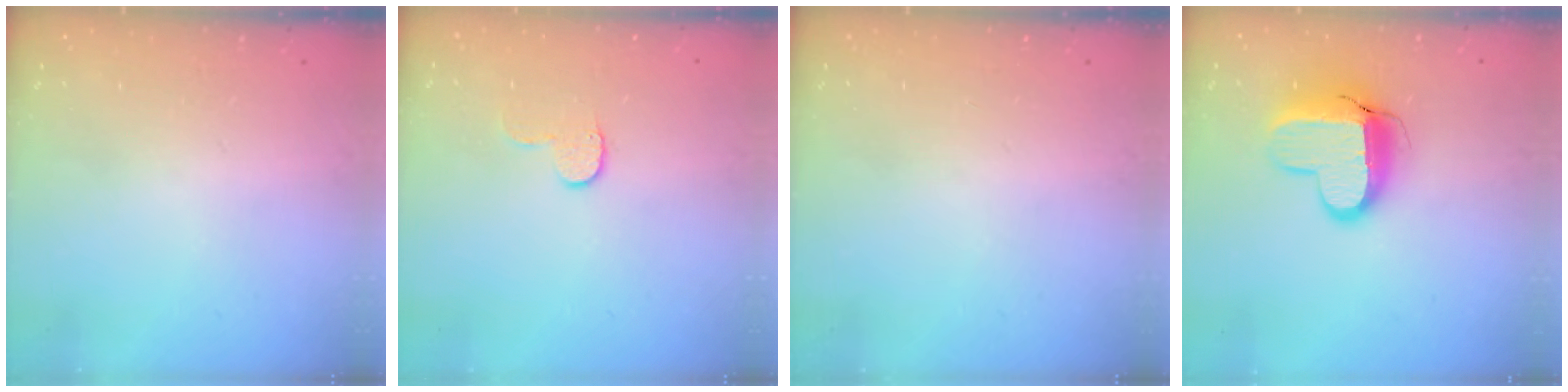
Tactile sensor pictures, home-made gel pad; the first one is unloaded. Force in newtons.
{"total": 5.7, "press": 5.7, "slide": 0.5}
{"total": 0.0}
{"total": 12.4, "press": 12.4, "slide": 1.0}